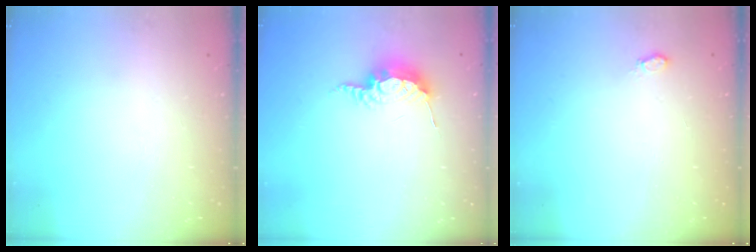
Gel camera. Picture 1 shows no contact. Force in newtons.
{"total": 8.9, "press": 8.8, "slide": 0.9}
{"total": 3.5, "press": 3.5, "slide": 0.5}